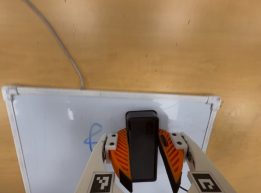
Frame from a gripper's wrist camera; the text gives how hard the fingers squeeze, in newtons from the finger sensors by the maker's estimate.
{"total": 10.2, "left": 11.1, "right": 9.3}